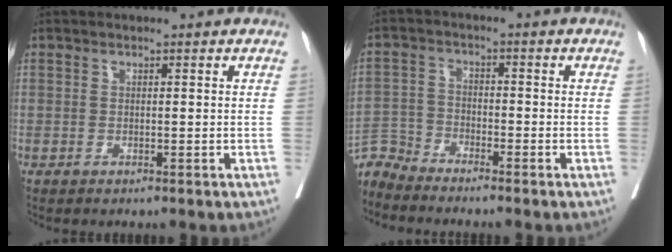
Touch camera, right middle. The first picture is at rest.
{"total": 4.6, "force": [-4.5, -0.3, -0.9], "torque": [0.017, -0.007, -0.091]}